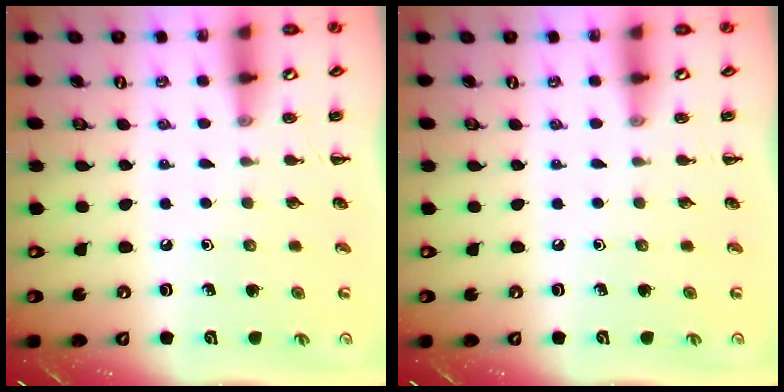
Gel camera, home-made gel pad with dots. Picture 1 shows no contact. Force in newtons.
{"total": 0.0}